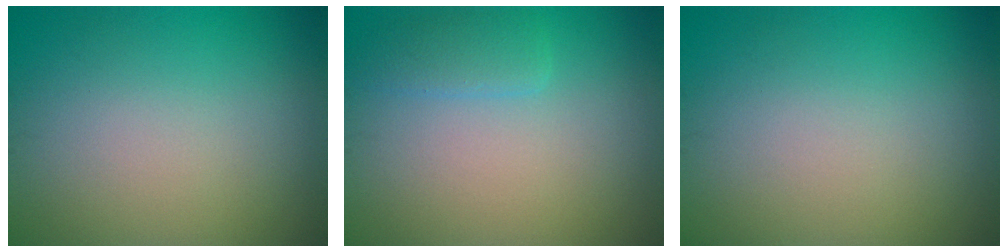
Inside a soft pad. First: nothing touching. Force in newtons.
{"total": 1.8, "press": 1.8, "slide": 0.2}
{"total": 0.0}